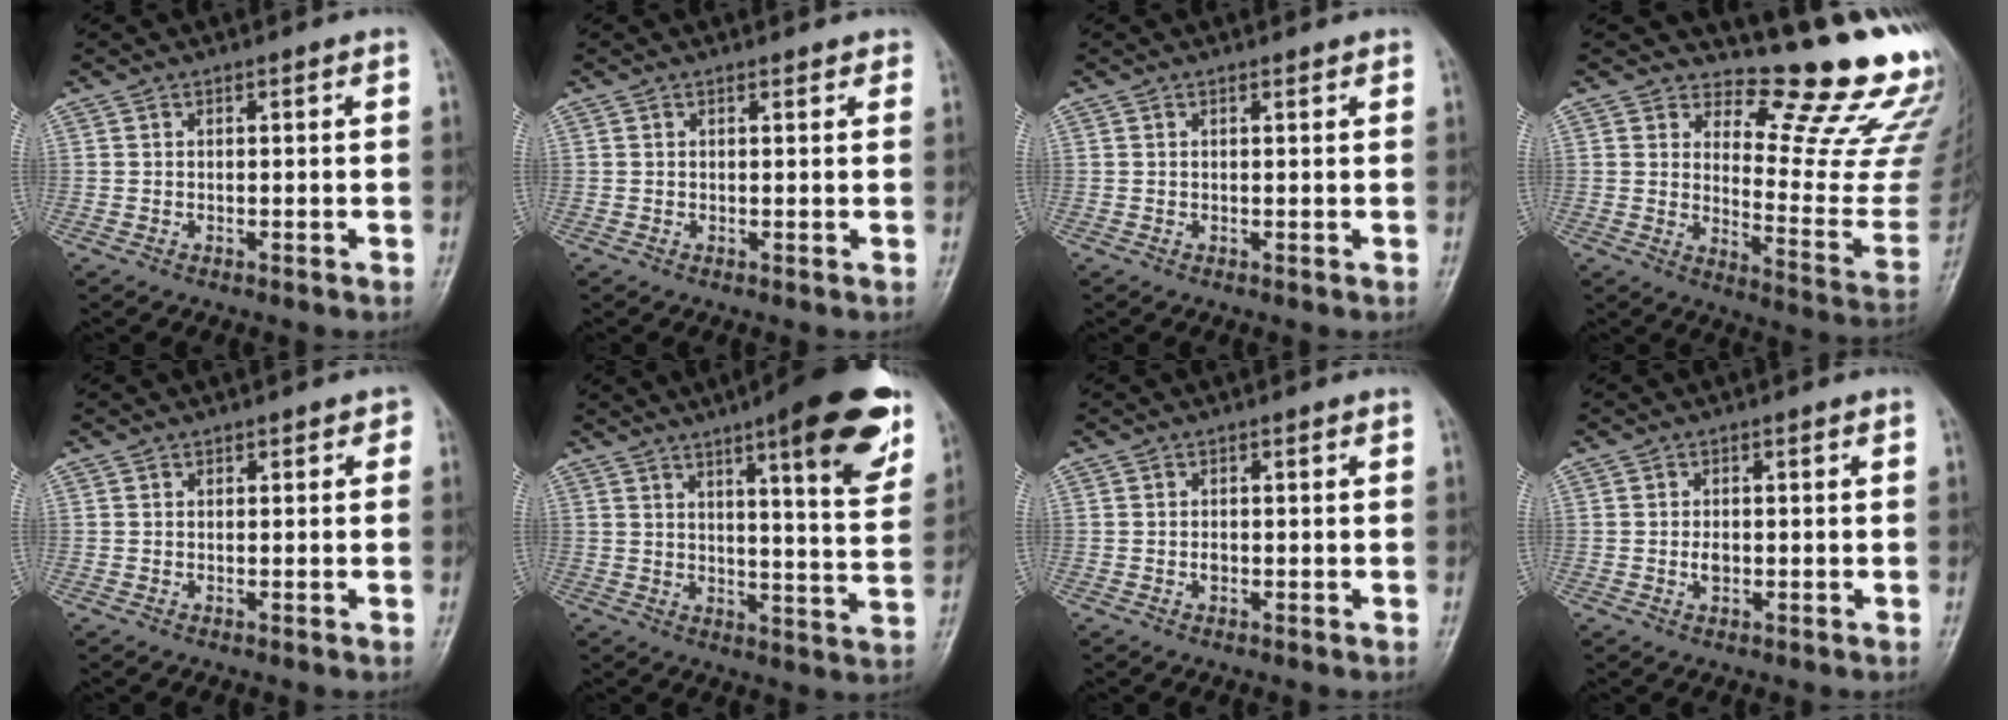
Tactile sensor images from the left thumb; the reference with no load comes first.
{"total": 1.1, "force": [0.8, 0.6, 0.2], "torque": [0.006, -0.004, 0.005]}
{"total": 0.5, "force": [0.5, 0.2, 0.1], "torque": [-0.005, -0.004, 0.006]}
{"total": 16.6, "force": [14.6, 3.6, 7.1], "torque": [-0.050, -0.173, 0.183]}
{"total": 1.4, "force": [0.6, 1.2, 0.6], "torque": [0.014, 0.002, 0.000]}
{"total": 17.7, "force": [9.8, 3.9, 14.2], "torque": [-0.153, -0.043, 0.128]}
{"total": 0.9, "force": [-0.2, 0.7, 0.6], "torque": [-0.005, 0.001, -0.005]}
{"total": 1.9, "force": [-0.2, 1.3, 1.4], "torque": [-0.020, 0.001, -0.005]}